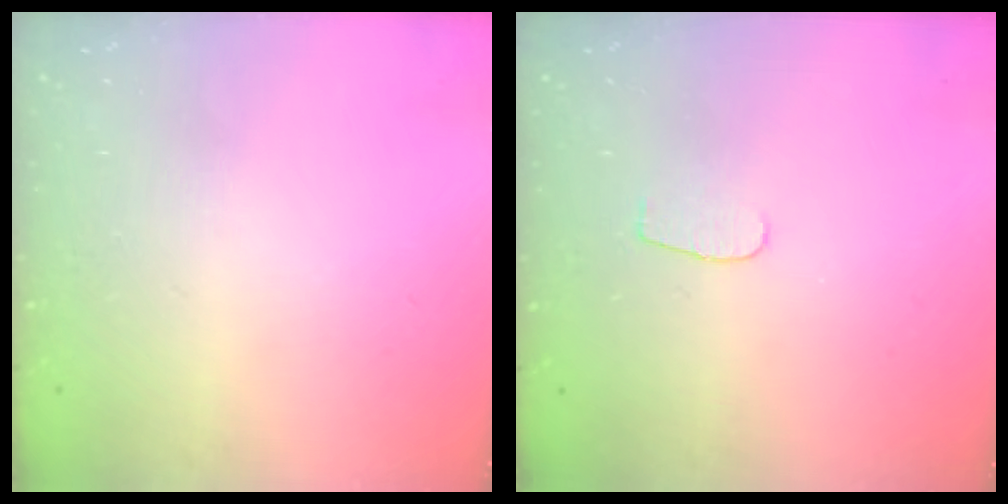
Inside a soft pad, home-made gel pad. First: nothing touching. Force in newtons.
{"total": 3.8, "press": 3.7, "slide": 0.4}